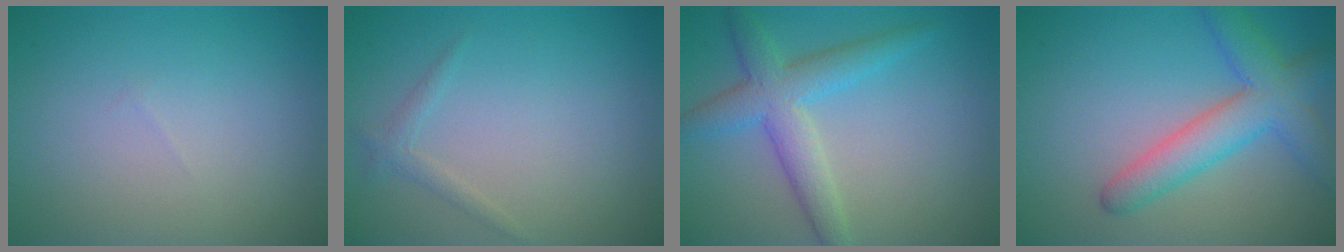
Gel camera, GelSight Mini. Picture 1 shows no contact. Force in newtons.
{"total": 1.1, "press": 1.1, "slide": 0.1}
{"total": 4.6, "press": 4.6, "slide": 0.1}
{"total": 5.5, "press": 5.5, "slide": 0.2}